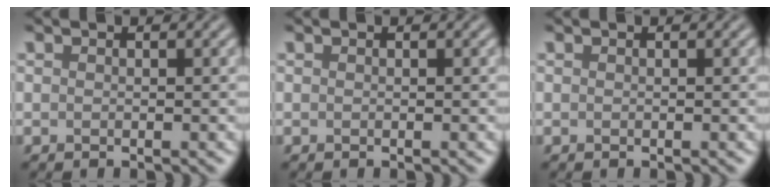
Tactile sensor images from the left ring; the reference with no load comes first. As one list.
[{"total": 0.0}, {"total": 0.0}]